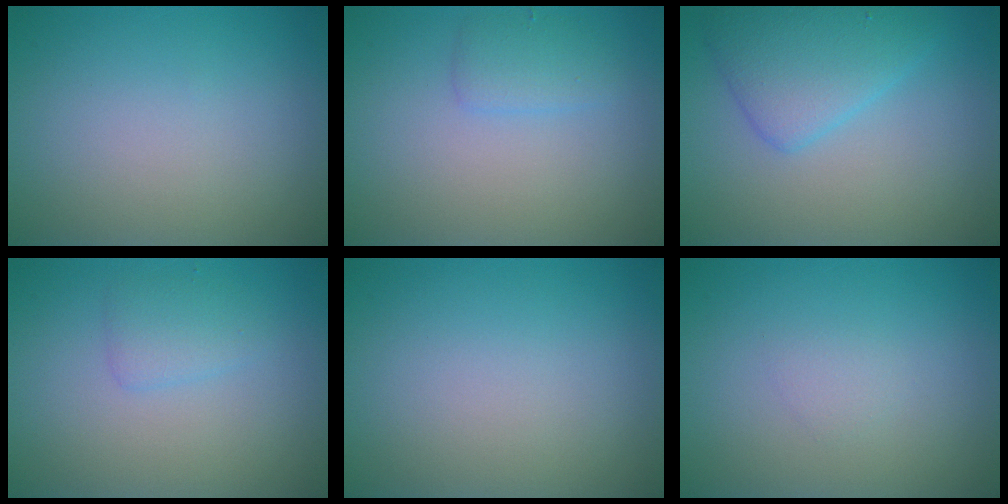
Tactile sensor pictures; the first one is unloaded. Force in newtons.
{"total": 1.7, "press": 1.7, "slide": 0.1}
{"total": 4.2, "press": 4.2, "slide": 0.2}
{"total": 1.6, "press": 1.6, "slide": 0.1}
{"total": 0.0}
{"total": 0.8, "press": 0.8, "slide": 0.1}